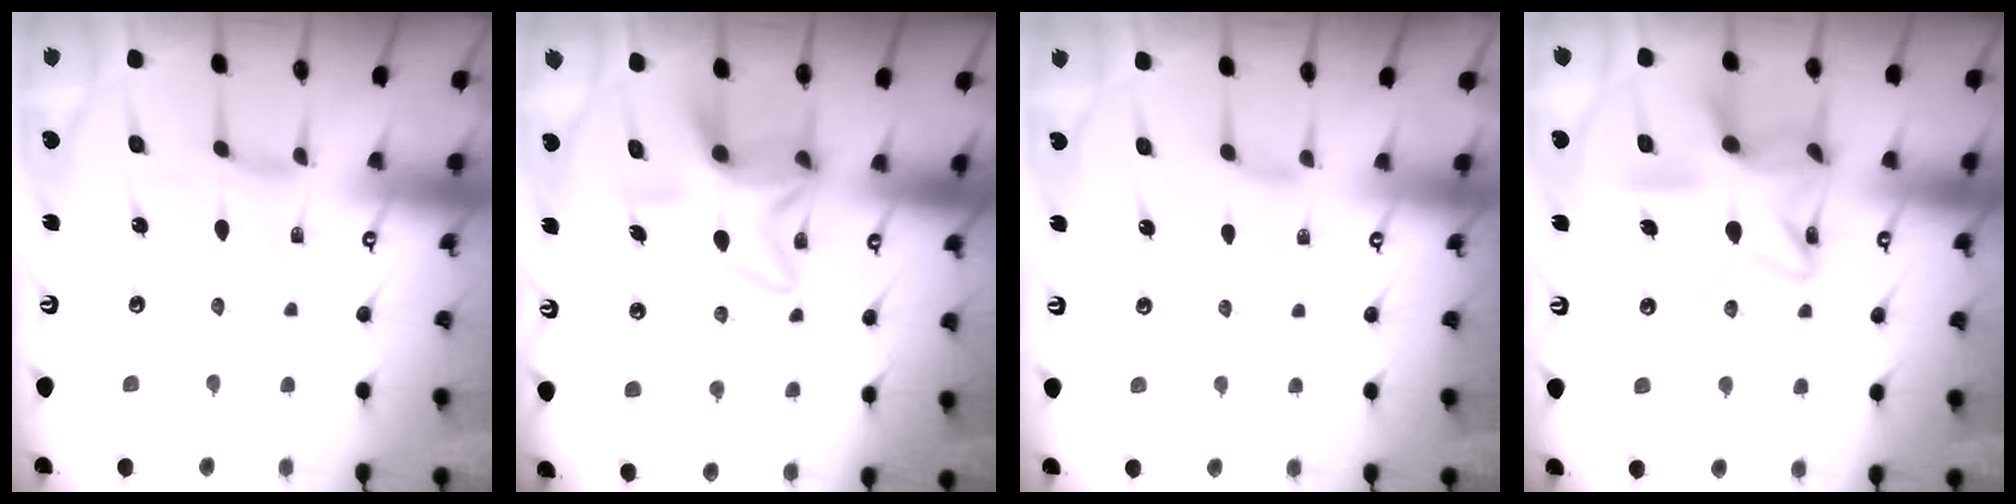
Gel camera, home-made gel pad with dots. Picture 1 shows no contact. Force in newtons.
{"total": 9.8, "press": 9.7, "slide": 1.6}
{"total": 1.9, "press": 1.9, "slide": 0.4}
{"total": 18.2, "press": 18.2, "slide": 1.6}